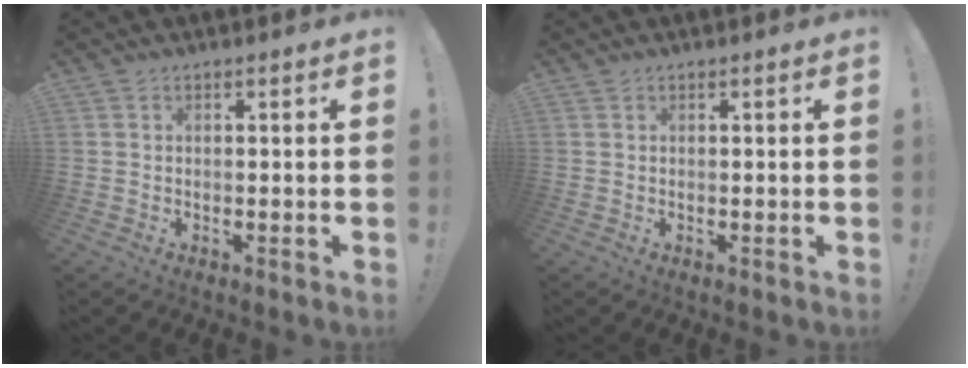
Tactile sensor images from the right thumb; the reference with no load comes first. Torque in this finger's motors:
{"motor_torque": [-0.13, 0.03, -0.09, 0.25, 0.00]}